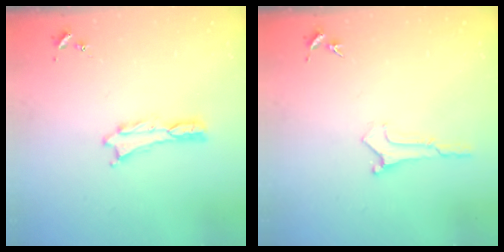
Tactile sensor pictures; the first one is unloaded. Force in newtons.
{"total": 0.0}